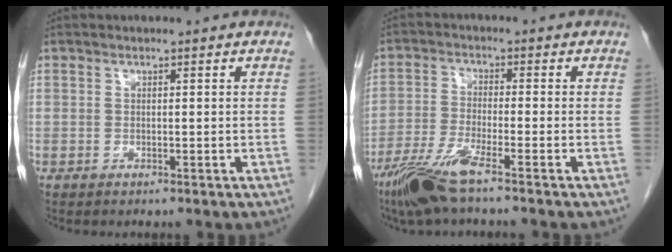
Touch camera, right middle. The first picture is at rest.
{"total": 7.4, "force": [-5.1, 0.2, 5.3], "torque": [-0.115, -0.021, -0.104]}